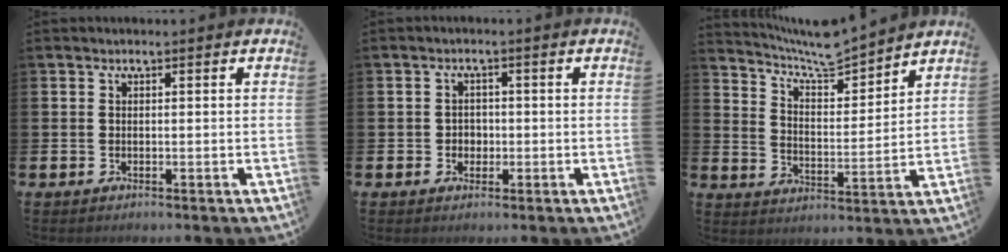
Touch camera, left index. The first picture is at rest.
{"total": 1.8, "force": [-0.2, 1.8, 0.5], "torque": [-0.004, 0.005, -0.010]}
{"total": 7.5, "force": [7.3, 0.7, 1.5], "torque": [-0.063, -0.051, 0.132]}